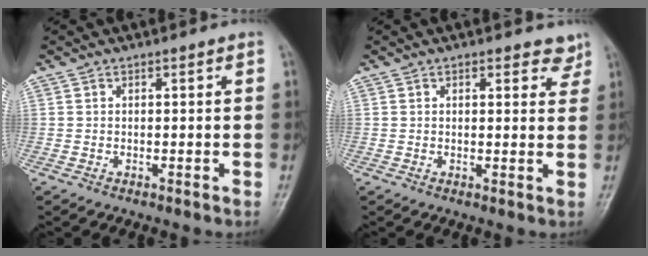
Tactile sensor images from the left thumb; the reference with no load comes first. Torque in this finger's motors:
{"motor_torque": [-0.35, -0.13, -0.26, 0.13, 0.07]}